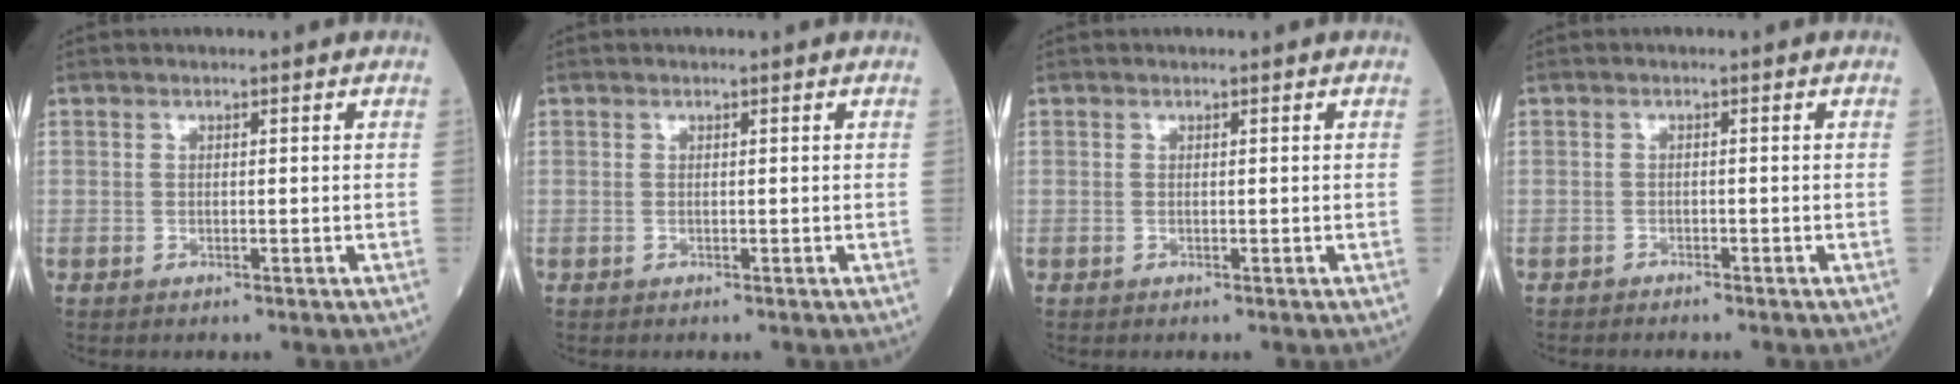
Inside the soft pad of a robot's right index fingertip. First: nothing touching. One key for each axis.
{"total": 0.0}
{"total": 0.0}
{"total": 1.5, "fx": -1.4, "fy": 0.4, "fz": 0.5, "tx": -0.011, "ty": -0.001, "tz": -0.018}